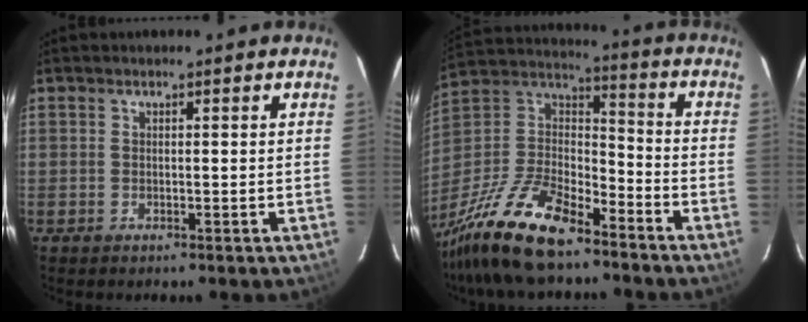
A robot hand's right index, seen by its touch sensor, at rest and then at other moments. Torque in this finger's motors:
{"motor_torque": [1.04, -1.10, 0.46, 0.10]}